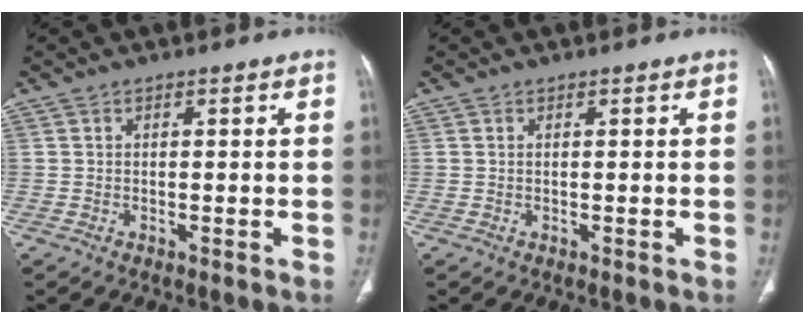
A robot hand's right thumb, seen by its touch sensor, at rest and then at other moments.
{"total": 0.0}